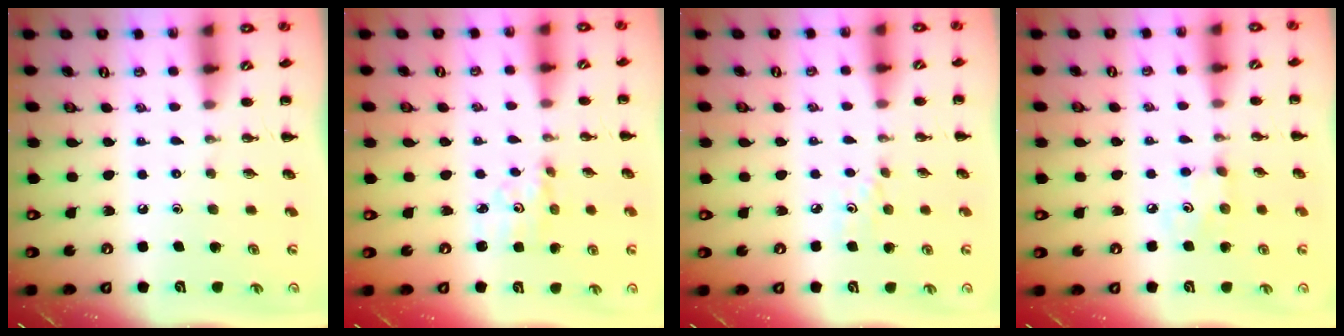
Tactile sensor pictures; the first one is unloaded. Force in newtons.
{"total": 2.9, "press": 2.8, "slide": 0.7}
{"total": 3.6, "press": 3.3, "slide": 1.4}
{"total": 3.0, "press": 2.8, "slide": 0.9}